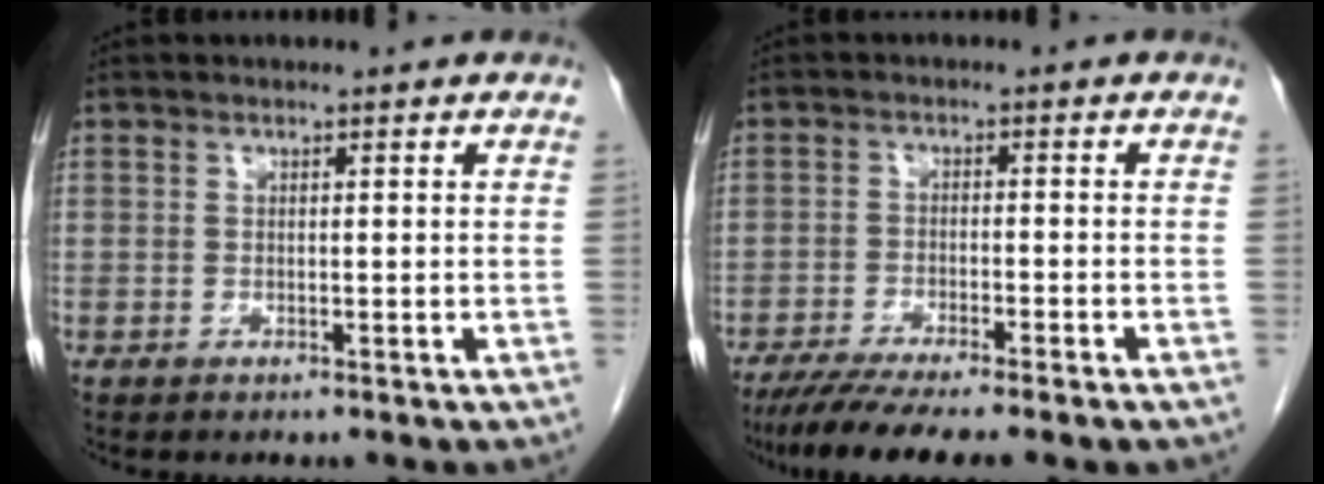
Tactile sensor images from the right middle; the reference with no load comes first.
{"total": 9.6, "force": [-7.6, 0.4, 5.8], "torque": [-0.087, -0.022, -0.116]}